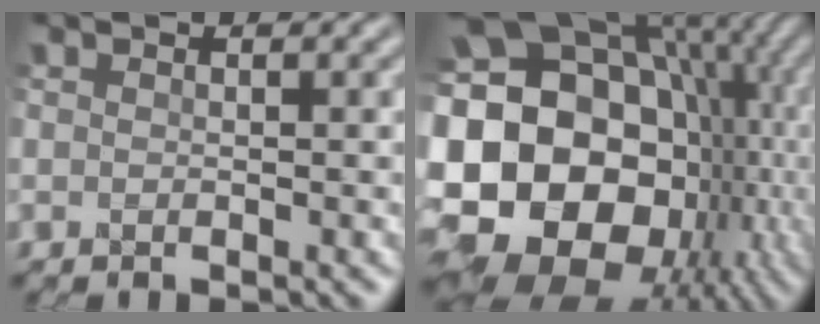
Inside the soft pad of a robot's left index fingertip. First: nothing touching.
{"total": 22.0, "force": [-1.1, 17.6, 13.0], "torque": [-0.236, 0.002, -0.048]}